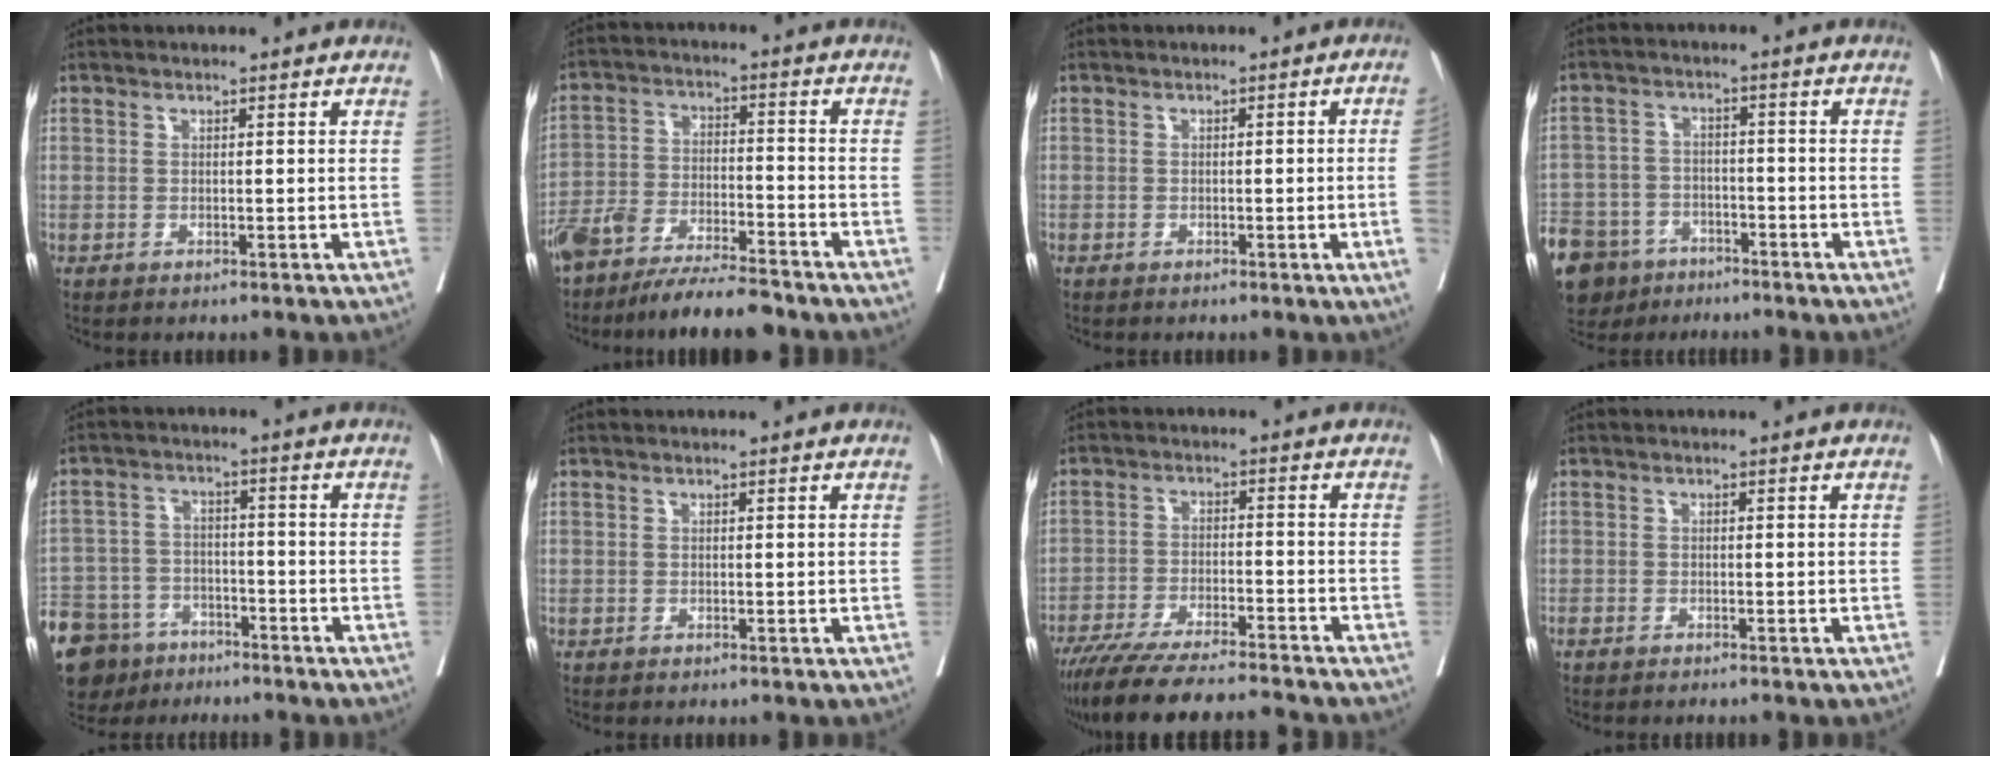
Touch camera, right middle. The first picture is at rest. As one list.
[{"total": 13.2, "force": [-11.5, 2.0, 6.3], "torque": [-0.104, -0.012, -0.192]}, {"total": 3.2, "force": [-0.7, -0.4, 3.1], "torque": [-0.039, 0.004, -0.007]}, {"total": 16.2, "force": [-10.7, 10.7, 5.8], "torque": [-0.170, -0.006, -0.166]}, {"total": 16.5, "force": [-11.7, 10.1, 5.8], "torque": [-0.158, -0.001, -0.184]}, {"total": 0.0}, {"total": 16.0, "force": [-14.5, 0.9, 6.8], "torque": [-0.111, -0.026, -0.224]}, {"total": 1.8, "force": [-1.6, 0.1, 0.7], "torque": [-0.013, -0.003, -0.023]}]